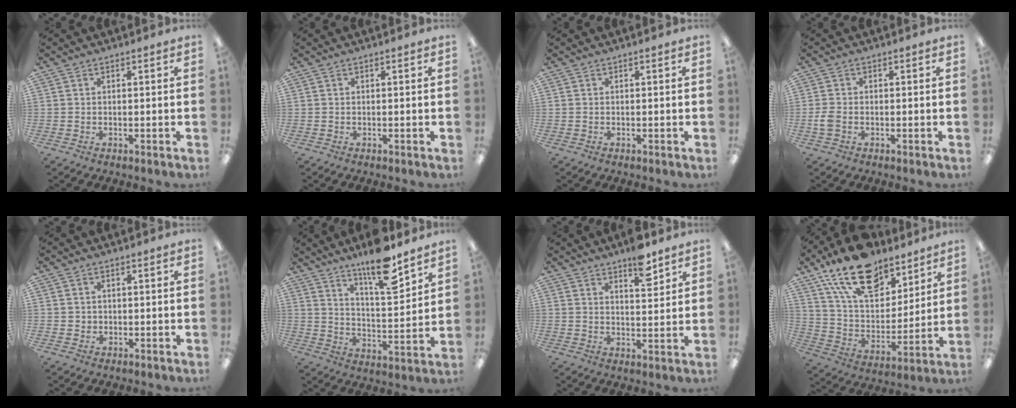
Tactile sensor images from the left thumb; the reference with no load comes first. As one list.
[{"total": 0.0}, {"total": 0.0}, {"total": 2.8, "force": [-0.7, 1.8, 2.1], "torque": [-0.042, 0.004, -0.014]}, {"total": 1.2, "force": [0.4, 1.1, 0.2], "torque": [-0.005, 0.006, 0.006]}, {"total": 14.8, "force": [11.4, 3.8, 8.7], "torque": [-0.135, -0.071, 0.190]}, {"total": 7.4, "force": [5.6, 2.5, 4.1], "torque": [-0.047, -0.036, 0.093]}, {"total": 20.2, "force": [14.2, 10.1, 10.2], "torque": [-0.187, -0.074, 0.255]}]